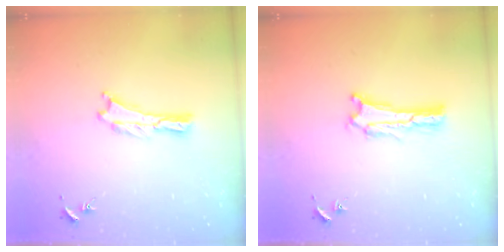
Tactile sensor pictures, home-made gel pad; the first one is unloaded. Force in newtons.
{"total": 0.6, "press": 0.5, "slide": 0.2}